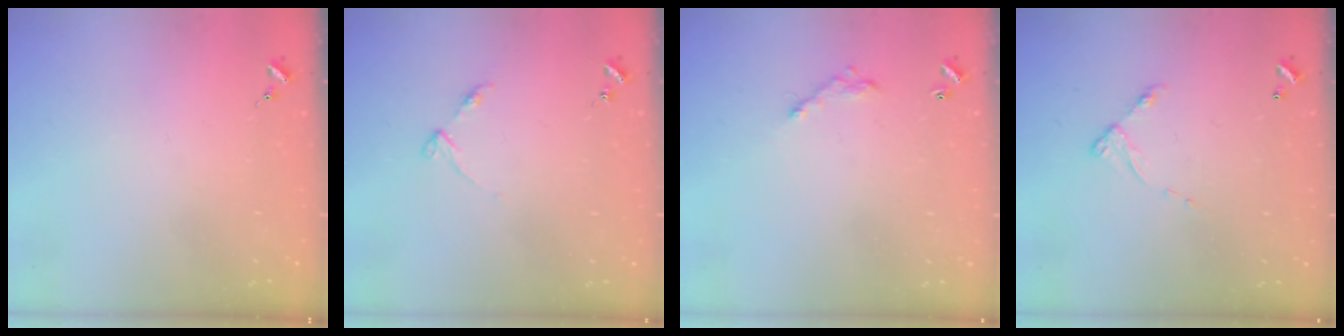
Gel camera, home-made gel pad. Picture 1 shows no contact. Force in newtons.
{"total": 3.6, "press": 3.5, "slide": 0.4}
{"total": 5.2, "press": 5.2, "slide": 0.2}
{"total": 6.1, "press": 6.1, "slide": 0.5}